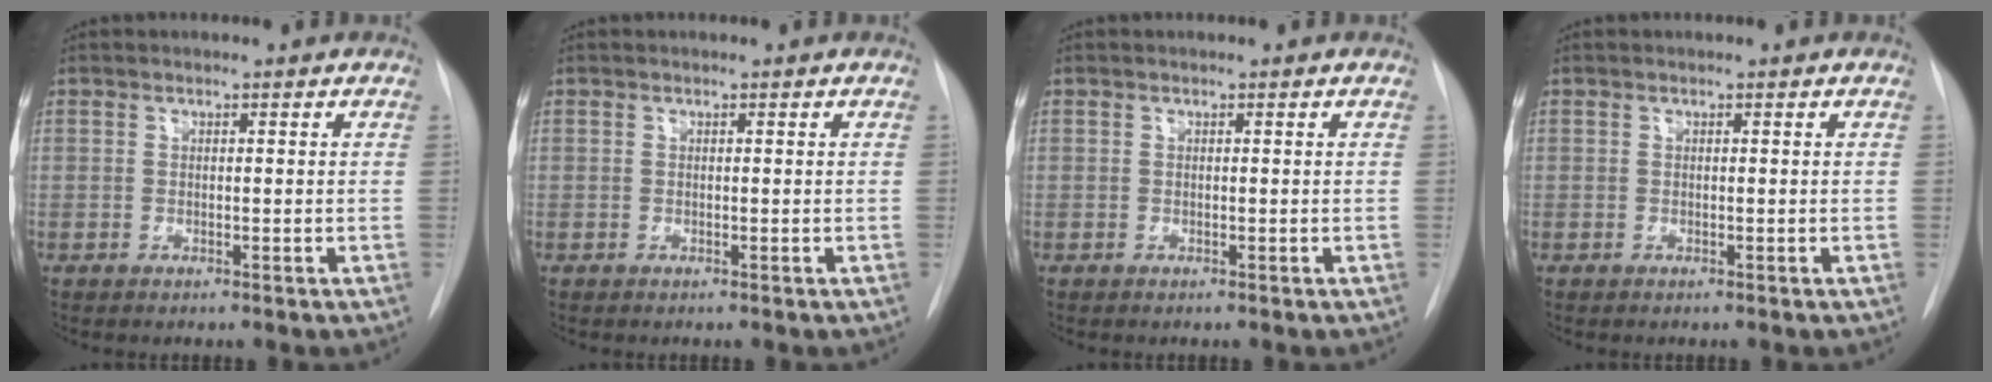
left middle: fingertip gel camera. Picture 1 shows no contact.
{"total": 0.0}
{"total": 0.0}
{"total": 0.0}